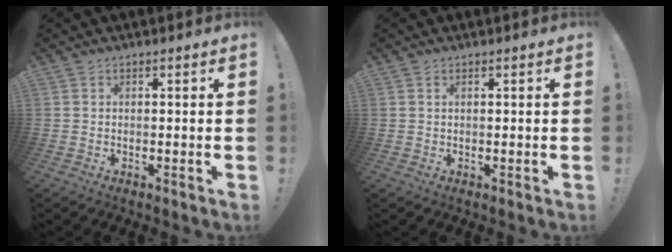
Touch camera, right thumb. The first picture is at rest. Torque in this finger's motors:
{"motor_torque": [-0.04, -0.09, -0.14, 0.07, -0.03]}